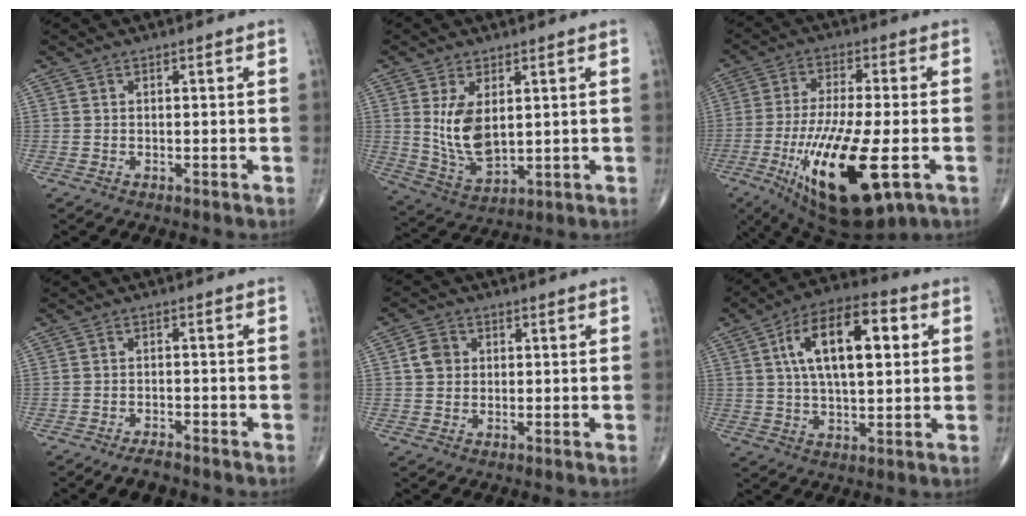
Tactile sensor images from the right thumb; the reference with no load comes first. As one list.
[{"total": 9.3, "force": [1.9, 5.1, 7.5], "torque": [-0.135, -0.020, 0.054]}, {"total": 21.0, "force": [-6.4, 6.7, 18.9], "torque": [-0.369, -0.025, -0.091]}, {"total": 3.3, "force": [-2.8, 1.1, 1.5], "torque": [-0.028, 0.010, -0.045]}, {"total": 3.8, "force": [0.5, 3.3, 1.7], "torque": [-0.022, 0.005, 0.004]}, {"total": 16.6, "force": [4.0, 7.7, 14.2], "torque": [-0.223, 0.013, 0.062]}]